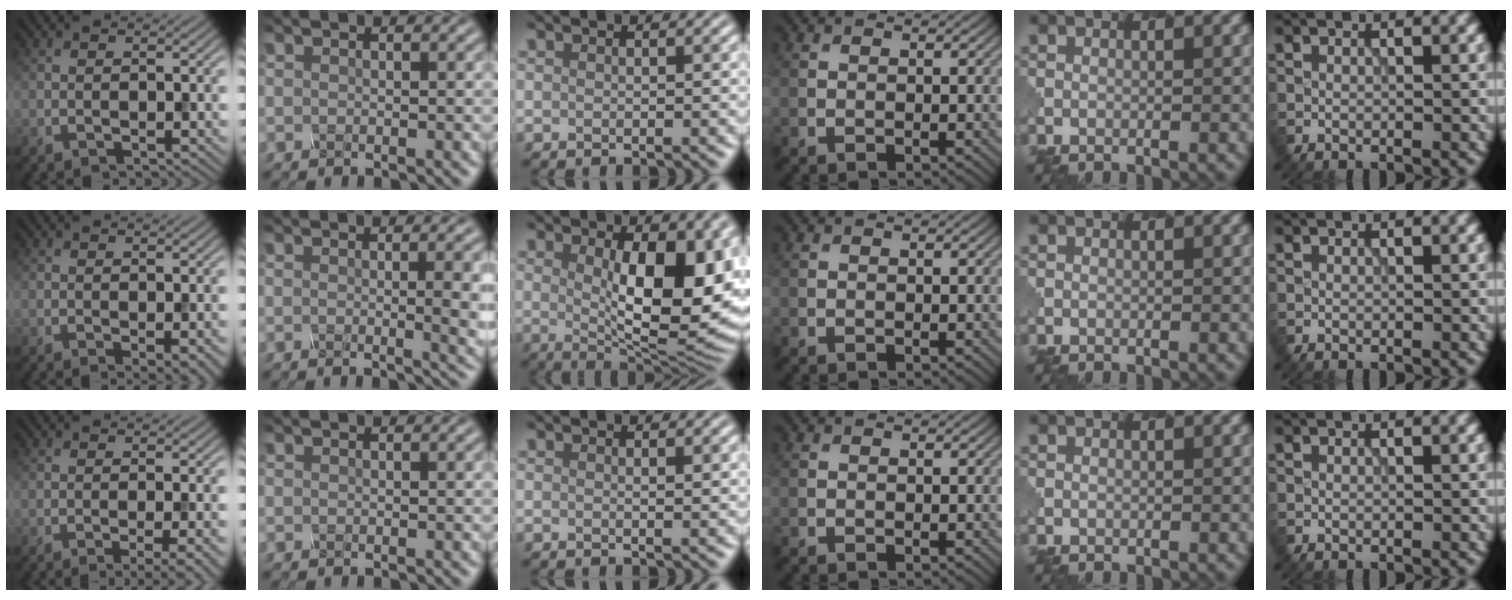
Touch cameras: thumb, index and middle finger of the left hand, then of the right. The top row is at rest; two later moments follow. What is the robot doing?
{"motion": "screw", "object": "spray bottle"}